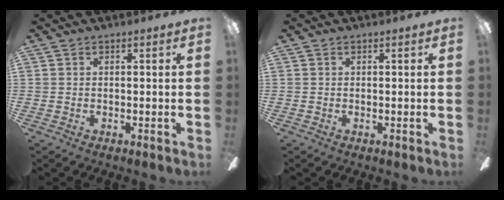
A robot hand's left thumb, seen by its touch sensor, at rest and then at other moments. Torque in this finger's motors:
{"motor_torque": [0.00, 0.00, 0.02, -0.02, 0.00]}